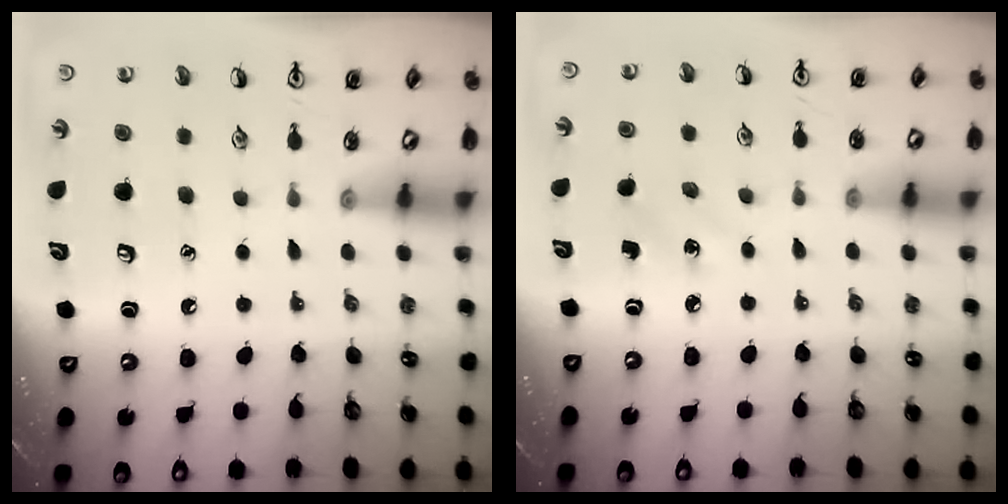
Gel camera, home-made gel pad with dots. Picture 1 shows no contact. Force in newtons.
{"total": 1.9, "press": 1.7, "slide": 0.8}